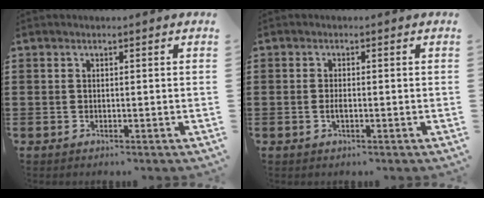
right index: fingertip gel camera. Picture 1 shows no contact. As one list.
[{"total": 1.4, "force": [-0.3, 0.5, 1.3], "torque": [-0.025, -0.002, -0.005]}]